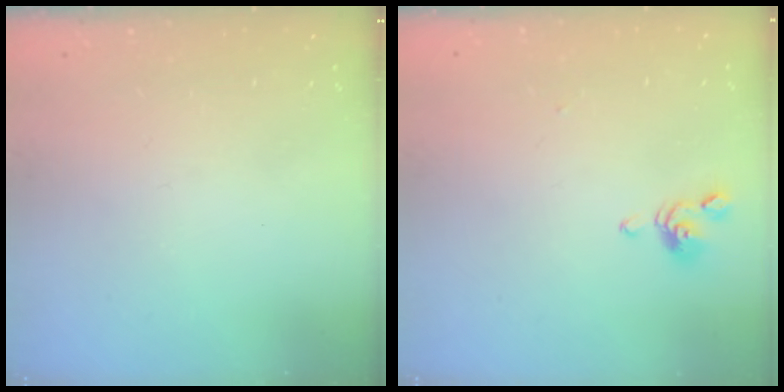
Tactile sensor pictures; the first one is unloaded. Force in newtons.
{"total": 0.8, "press": 0.6, "slide": 0.5}